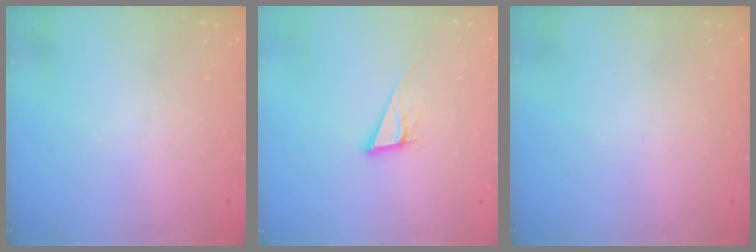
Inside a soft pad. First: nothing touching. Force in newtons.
{"total": 9.2, "press": 8.4, "slide": 3.5}
{"total": 0.0}